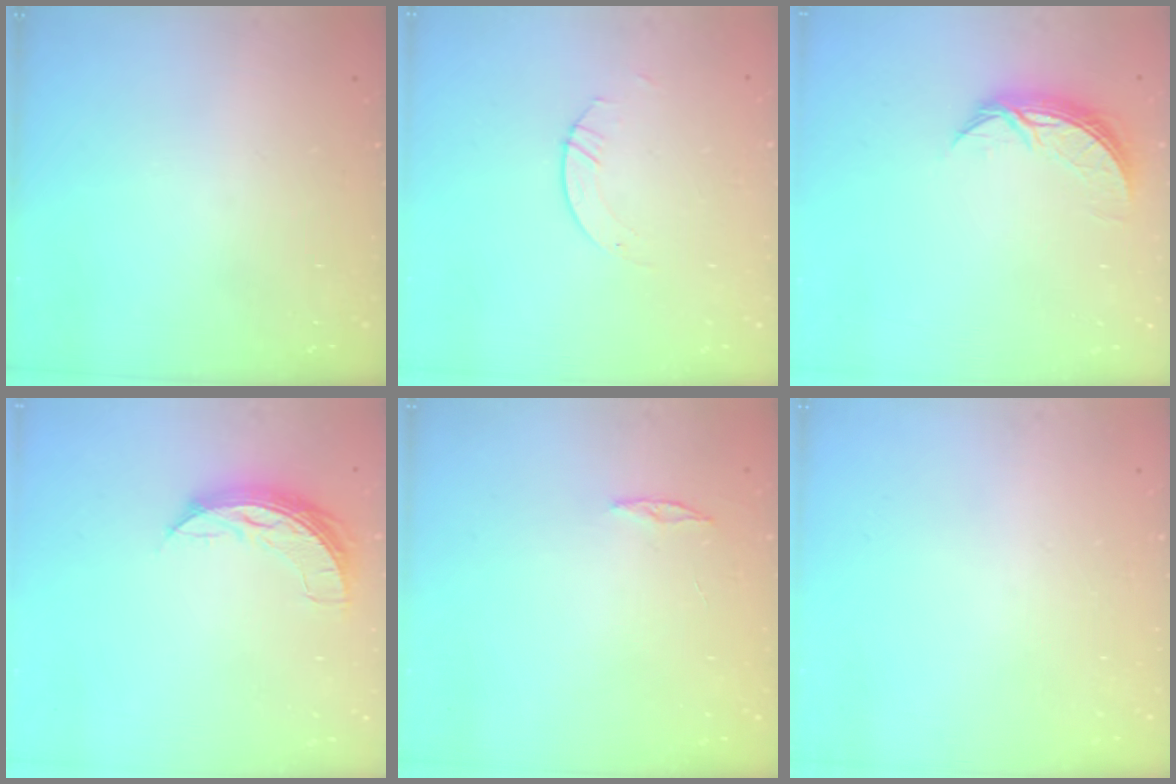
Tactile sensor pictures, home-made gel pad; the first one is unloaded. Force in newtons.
{"total": 1.1, "press": 1.1, "slide": 0.1}
{"total": 7.6, "press": 7.6, "slide": 0.5}
{"total": 7.7, "press": 7.7, "slide": 0.4}
{"total": 3.0, "press": 2.9, "slide": 0.3}
{"total": 0.0}